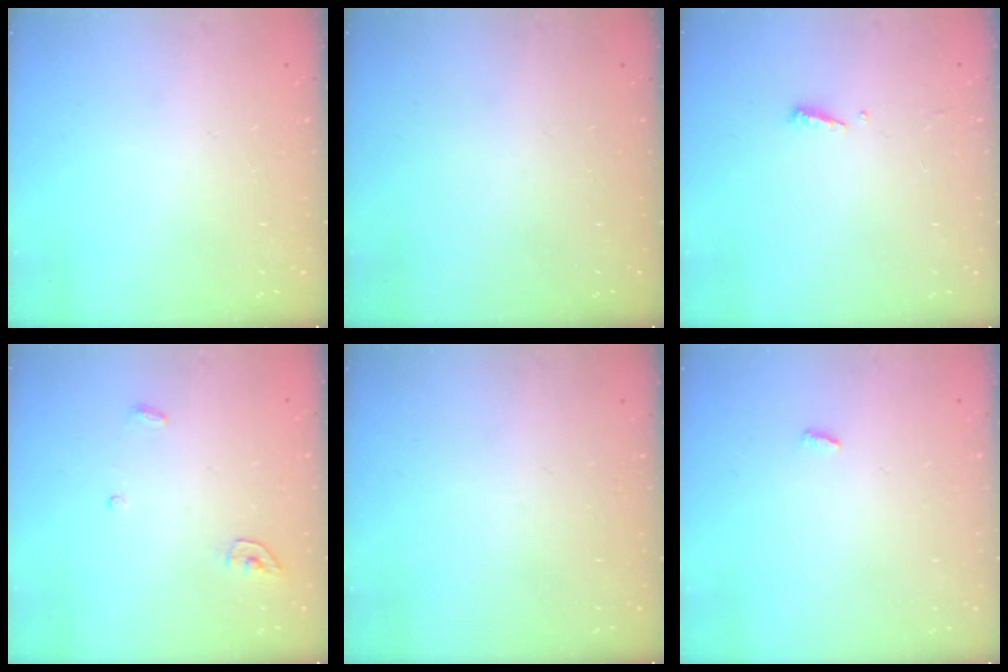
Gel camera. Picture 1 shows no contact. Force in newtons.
{"total": 0.0}
{"total": 3.7, "press": 3.6, "slide": 0.5}
{"total": 3.7, "press": 3.7, "slide": 0.3}
{"total": 0.0}
{"total": 2.7, "press": 2.7, "slide": 0.2}